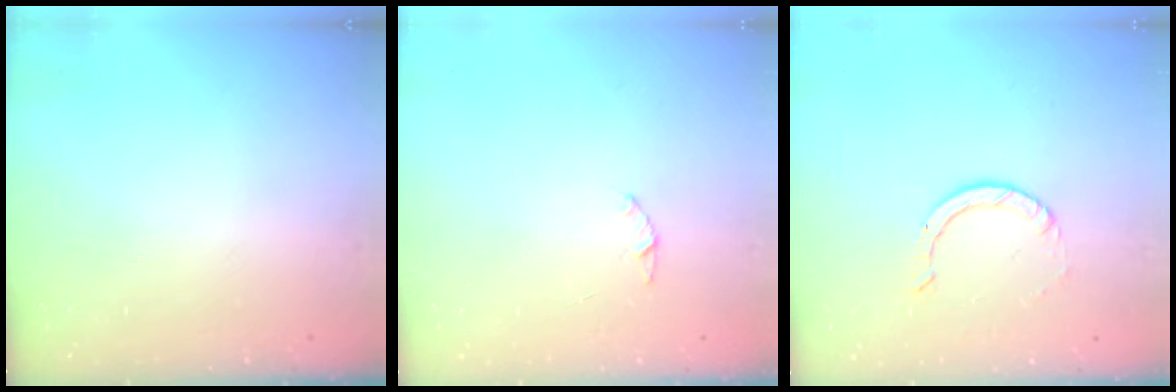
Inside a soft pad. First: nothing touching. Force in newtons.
{"total": 1.0, "press": 0.9, "slide": 0.3}
{"total": 2.2, "press": 2.2, "slide": 0.2}